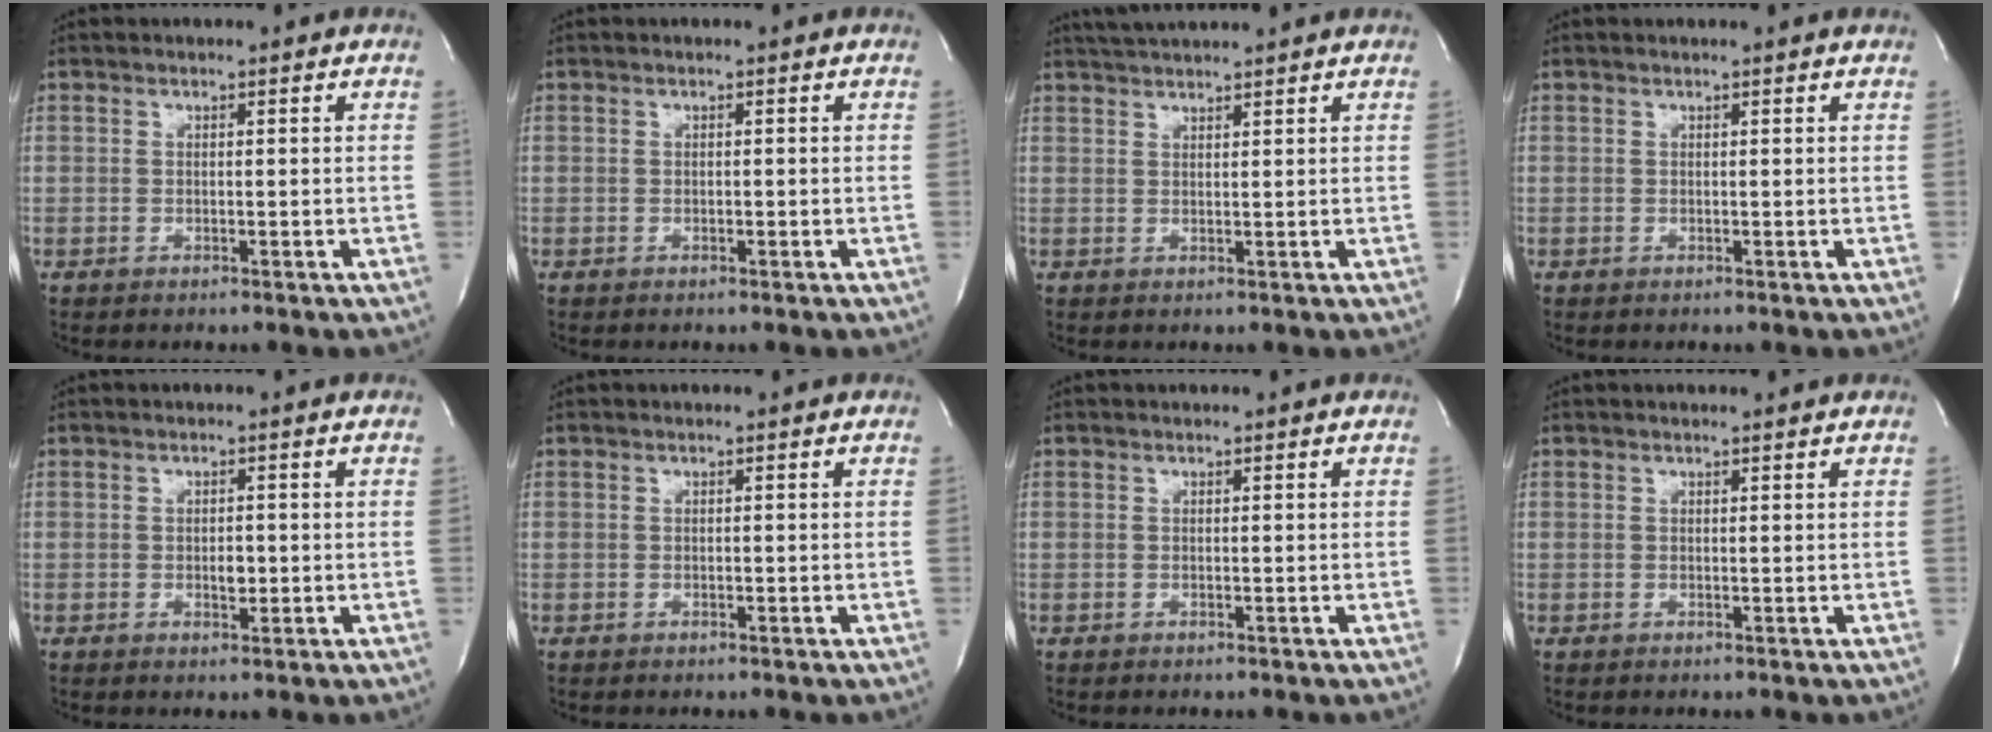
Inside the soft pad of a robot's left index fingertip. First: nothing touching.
{"total": 0.0}
{"total": 5.3, "force": [5.0, -0.7, 1.8], "torque": [-0.032, 0.026, 0.081]}
{"total": 0.9, "force": [0.9, -0.1, 0.3], "torque": [-0.008, 0.011, 0.012]}
{"total": 1.8, "force": [-0.2, 1.0, 1.5], "torque": [-0.024, 0.000, 0.000]}
{"total": 0.0}
{"total": 0.0}
{"total": 0.9, "force": [0.9, -0.1, 0.3], "torque": [-0.010, 0.003, 0.014]}